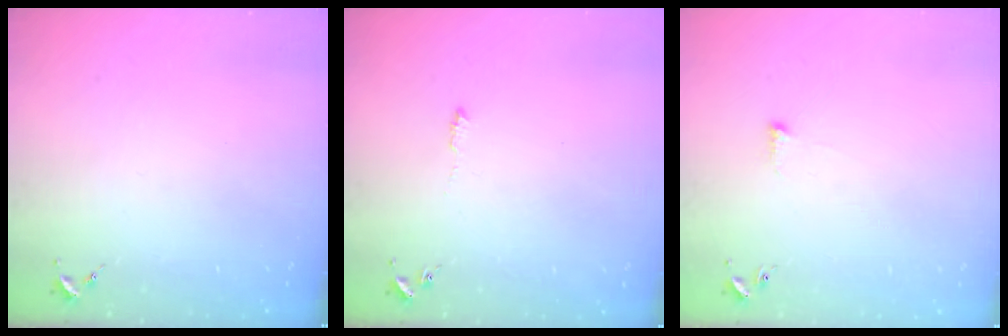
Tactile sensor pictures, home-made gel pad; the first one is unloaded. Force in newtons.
{"total": 4.6, "press": 4.5, "slide": 0.5}
{"total": 2.5, "press": 2.4, "slide": 0.5}